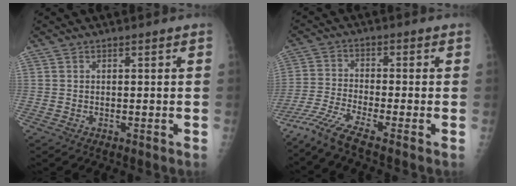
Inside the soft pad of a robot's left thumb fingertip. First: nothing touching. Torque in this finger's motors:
{"motor_torque": [-0.48, 0.84, 0.91, 0.82, 0.16]}